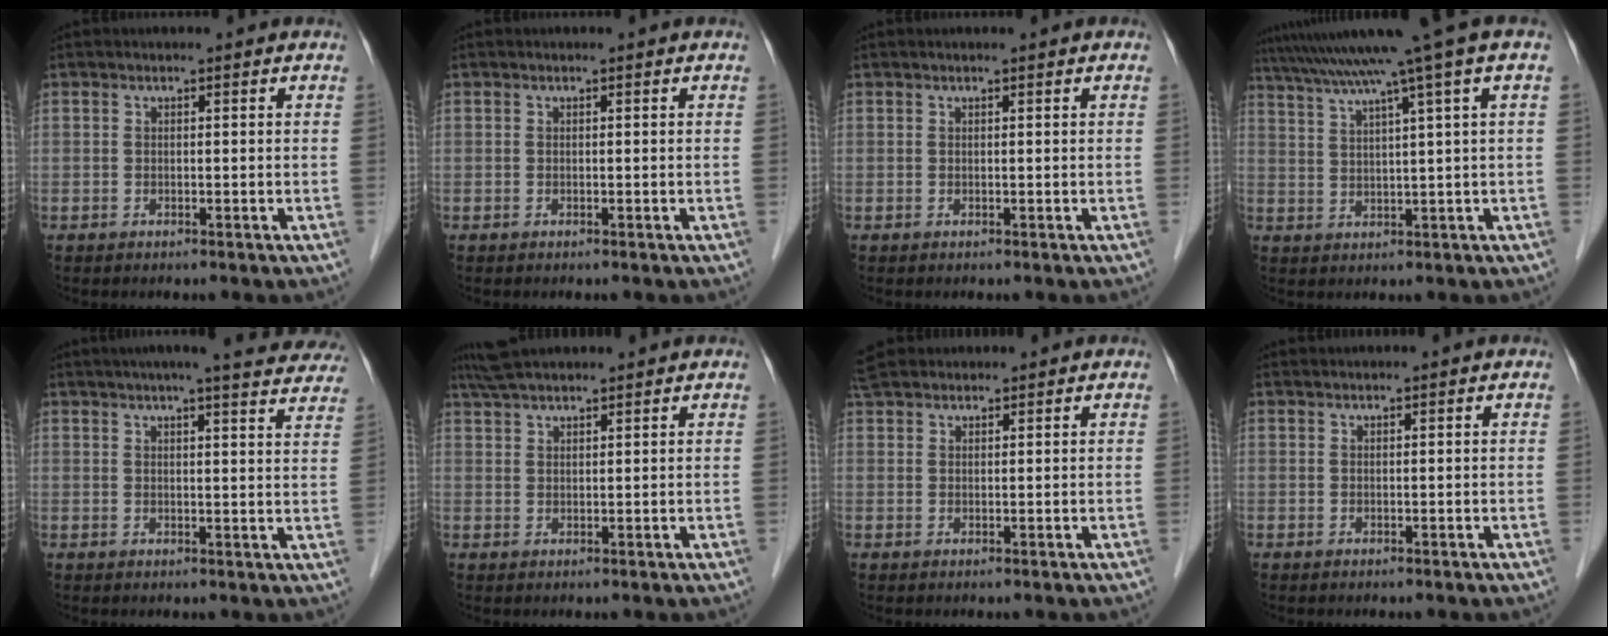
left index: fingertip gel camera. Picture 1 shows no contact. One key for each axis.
{"total": 0.0}
{"total": 0.5, "fx": 0.4, "fy": 0.0, "fz": 0.4, "tx": -0.004, "ty": 0.002, "tz": 0.004}
{"total": 13.2, "fx": 9.7, "fy": -2.5, "fz": 8.6, "tx": -0.145, "ty": 0.011, "tz": 0.141}
{"total": 20.3, "fx": 18.1, "fy": 1.8, "fz": 9.0, "tx": -0.121, "ty": -0.010, "tz": 0.207}
{"total": 6.7, "fx": 6.0, "fy": 1.2, "fz": 2.7, "tx": -0.048, "ty": 0.043, "tz": 0.111}
{"total": 5.5, "fx": 4.8, "fy": 2.1, "fz": 1.5, "tx": -0.025, "ty": 0.037, "tz": 0.088}
{"total": 1.9, "fx": 1.9, "fy": -0.1, "fz": 0.4, "tx": -0.005, "ty": 0.025, "tz": 0.030}